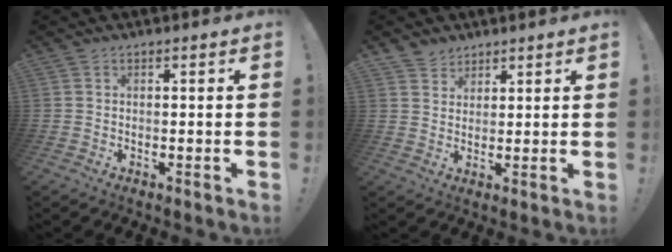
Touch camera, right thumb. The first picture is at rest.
{"total": 4.1, "force": [3.2, 2.5, 0.1], "torque": [-0.001, -0.022, 0.060]}